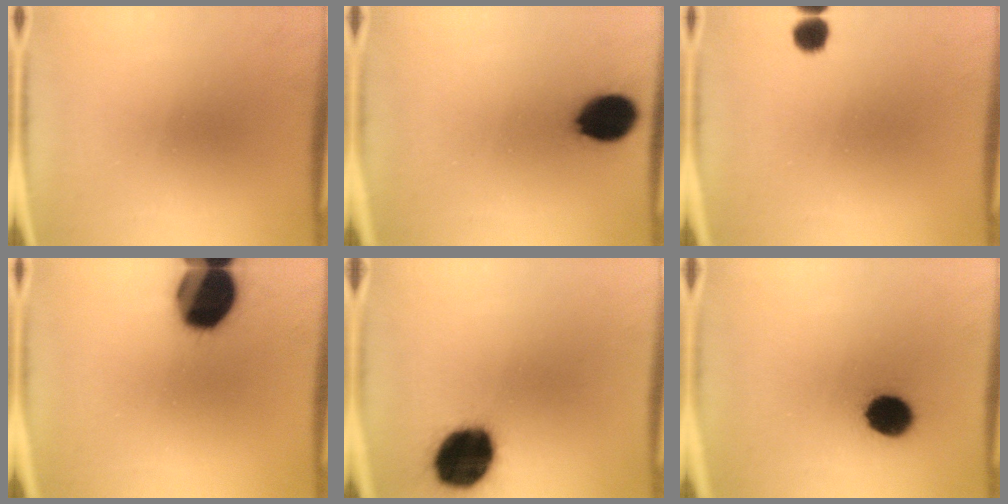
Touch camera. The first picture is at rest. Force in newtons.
{"total": 11.2}
{"total": 3.1}
{"total": 18.3}
{"total": 19.2}
{"total": 10.3}